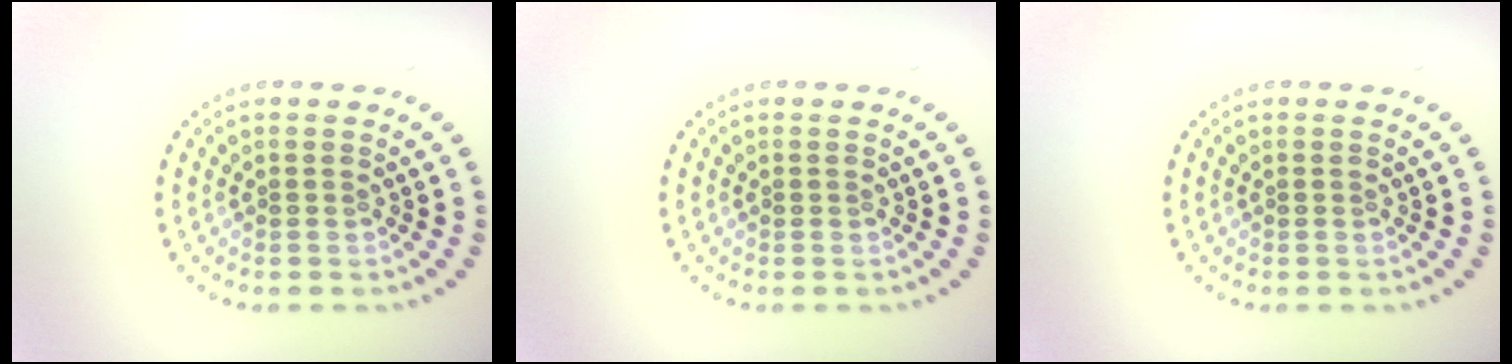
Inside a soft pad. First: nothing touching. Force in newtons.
{"total": 0.0}
{"total": 0.0}